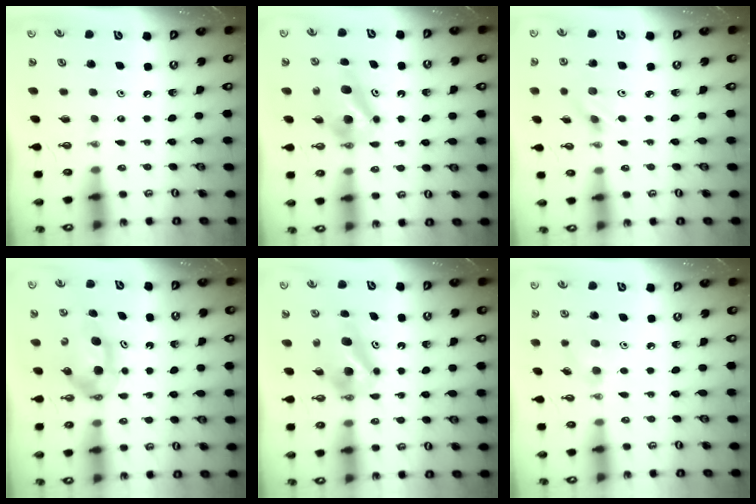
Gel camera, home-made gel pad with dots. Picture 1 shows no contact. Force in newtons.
{"total": 6.6, "press": 6.6, "slide": 0.8}
{"total": 2.2, "press": 2.1, "slide": 0.7}
{"total": 5.7, "press": 5.4, "slide": 1.9}
{"total": 6.1, "press": 6.0, "slide": 0.9}
{"total": 6.8, "press": 6.6, "slide": 1.6}